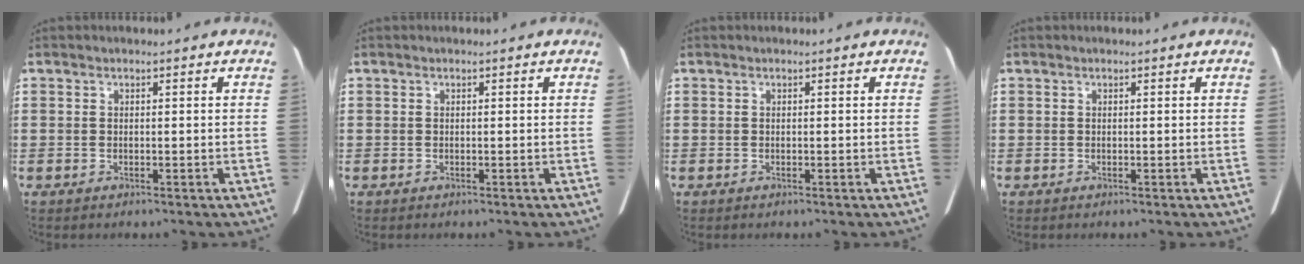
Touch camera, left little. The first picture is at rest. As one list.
[{"total": 0.0}, {"total": 0.0}, {"total": 0.0}]